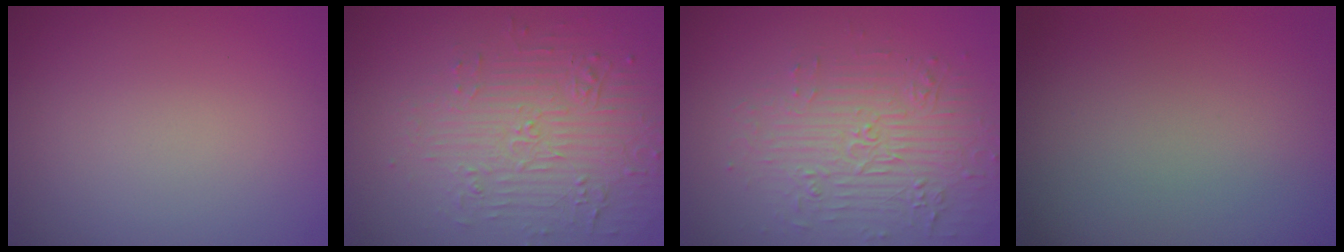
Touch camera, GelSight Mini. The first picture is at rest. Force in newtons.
{"total": 5.2, "press": 3.7, "slide": 3.6}
{"total": 4.2, "press": 3.8, "slide": 1.7}
{"total": 0.0}